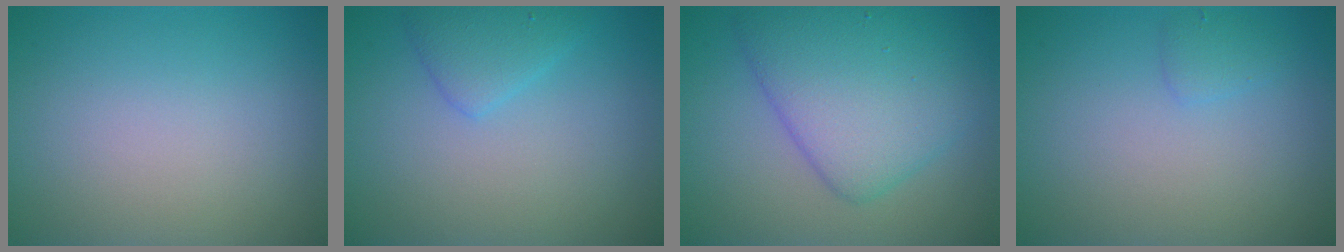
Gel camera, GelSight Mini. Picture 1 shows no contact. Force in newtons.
{"total": 2.2, "press": 2.2, "slide": 0.1}
{"total": 6.9, "press": 6.9, "slide": 0.1}
{"total": 1.1, "press": 1.1, "slide": 0.1}